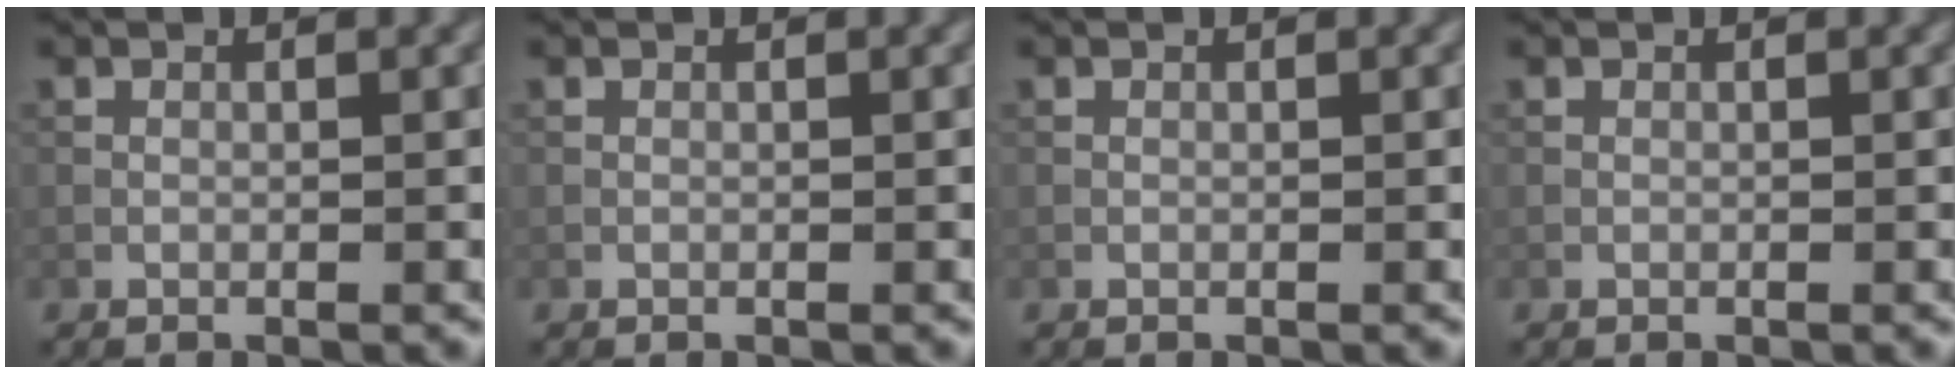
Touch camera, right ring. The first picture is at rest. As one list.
[{"total": 0.0}, {"total": 0.0}, {"total": 0.0}]